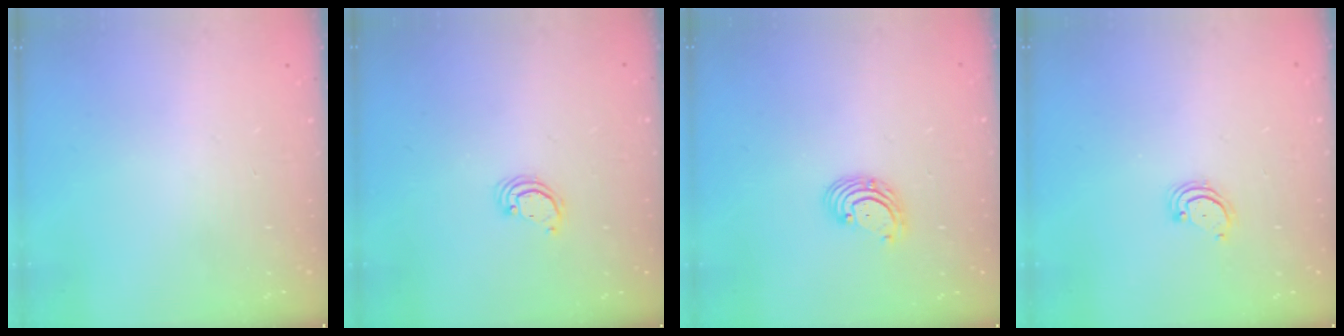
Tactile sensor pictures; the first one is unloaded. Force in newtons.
{"total": 2.6, "press": 2.6, "slide": 0.2}
{"total": 2.8, "press": 2.8, "slide": 0.2}
{"total": 2.5, "press": 2.5, "slide": 0.3}